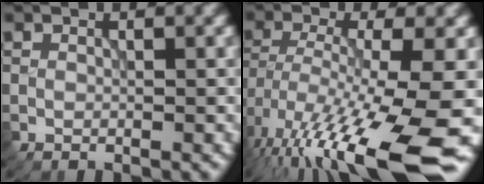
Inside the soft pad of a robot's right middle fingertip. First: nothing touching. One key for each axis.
{"total": 15.4, "fx": -8.0, "fy": 3.5, "fz": 12.6, "tx": -0.243, "ty": -0.026, "tz": -0.125}